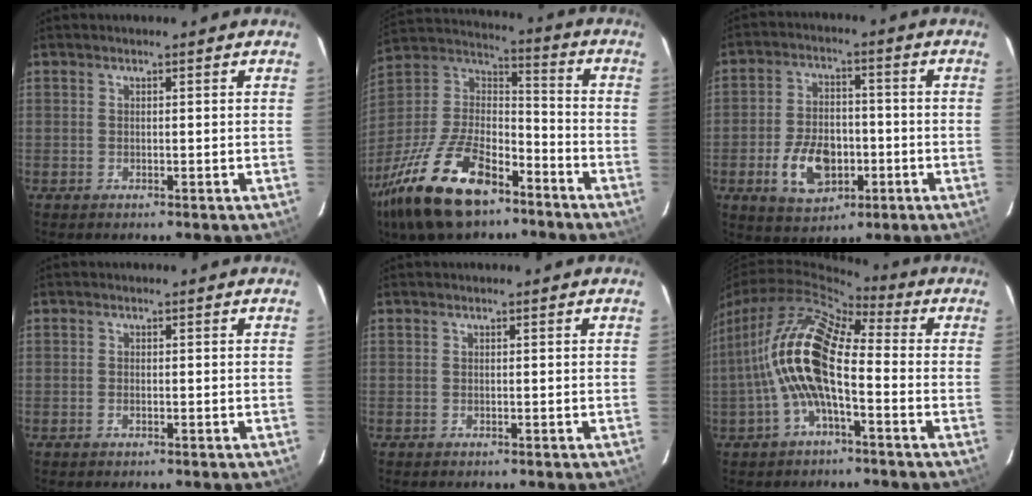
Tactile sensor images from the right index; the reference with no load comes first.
{"total": 24.6, "force": [-15.3, 11.2, 15.6], "torque": [-0.332, -0.015, -0.268]}
{"total": 11.3, "force": [-3.8, 7.2, 7.8], "torque": [-0.161, 0.009, -0.054]}
{"total": 0.9, "force": [-0.4, 0.5, 0.6], "torque": [-0.013, 0.000, -0.006]}
{"total": 0.0}
{"total": 14.1, "force": [-2.0, 5.2, 13.0], "torque": [-0.254, 0.013, -0.043]}